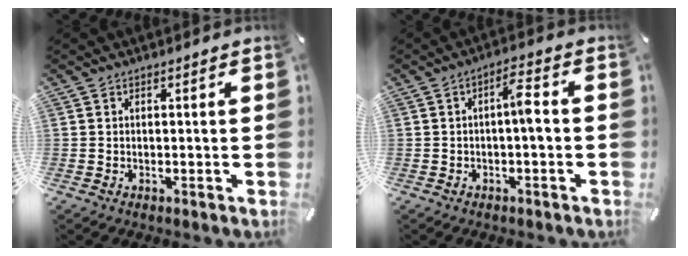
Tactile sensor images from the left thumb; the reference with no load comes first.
{"total": 6.0, "force": [-0.5, 2.0, 5.7], "torque": [-0.093, 0.015, -0.012]}